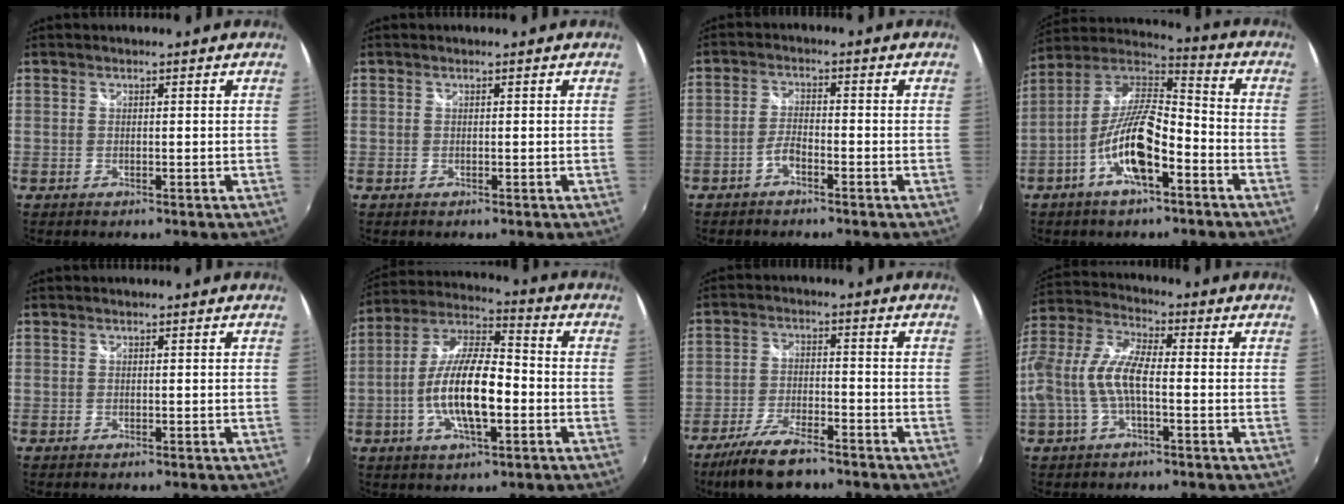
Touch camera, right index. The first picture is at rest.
{"total": 0.0}
{"total": 3.0, "force": [-2.1, 0.9, 2.0], "torque": [-0.052, 0.008, -0.042]}
{"total": 14.4, "force": [-6.1, 4.6, 12.2], "torque": [-0.247, 0.000, -0.118]}
{"total": 0.0}
{"total": 14.7, "force": [-3.4, 4.9, 13.4], "torque": [-0.265, 0.001, -0.066]}
{"total": 10.7, "force": [-8.2, 3.2, 6.0], "torque": [-0.138, -0.015, -0.148]}
{"total": 12.6, "force": [-2.2, 4.4, 11.6], "torque": [-0.239, 0.004, -0.044]}